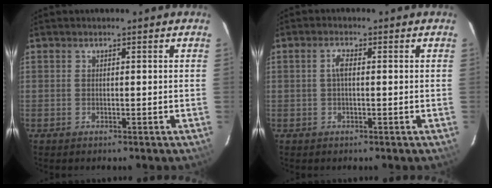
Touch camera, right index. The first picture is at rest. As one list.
[{"total": 1.9, "force": [0.1, 0.7, 1.8], "torque": [-0.039, 0.006, 0.001]}]